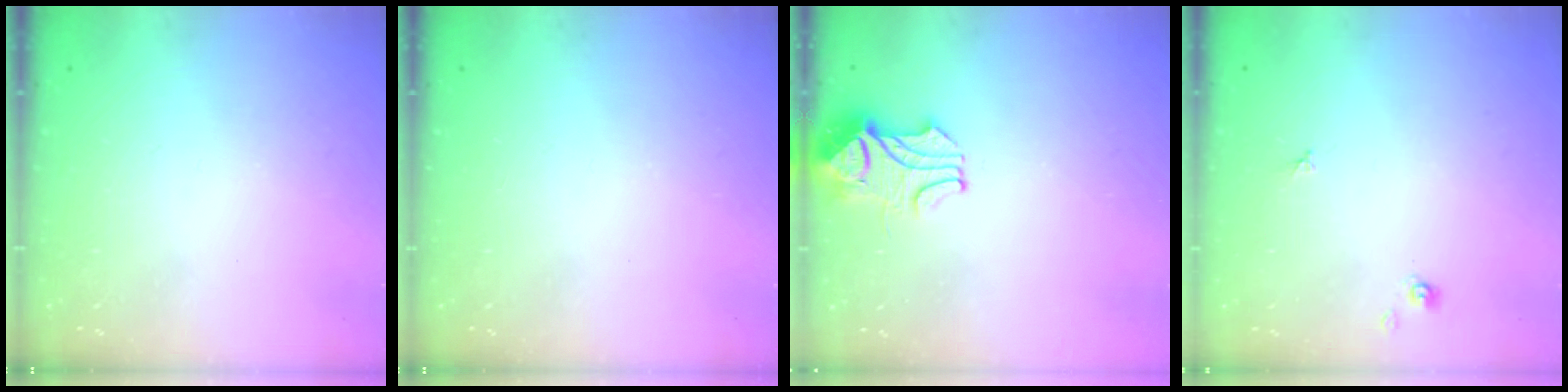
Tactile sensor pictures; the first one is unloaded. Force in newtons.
{"total": 0.0}
{"total": 2.1, "press": 1.9, "slide": 0.9}
{"total": 2.2, "press": 2.1, "slide": 0.3}